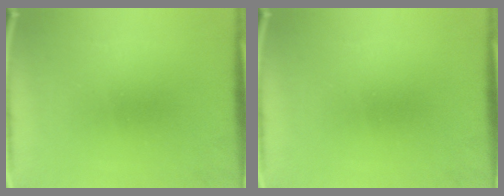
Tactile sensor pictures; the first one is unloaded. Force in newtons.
{"total": 0.0}